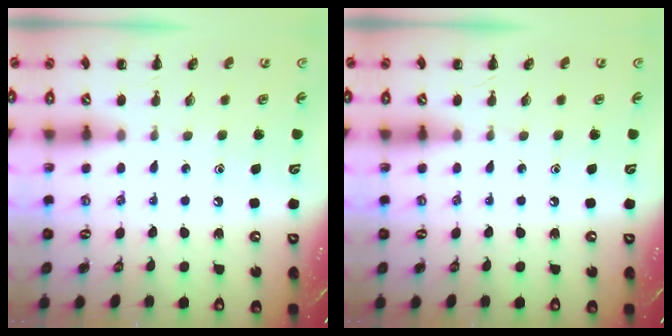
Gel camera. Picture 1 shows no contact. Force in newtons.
{"total": 0.0}